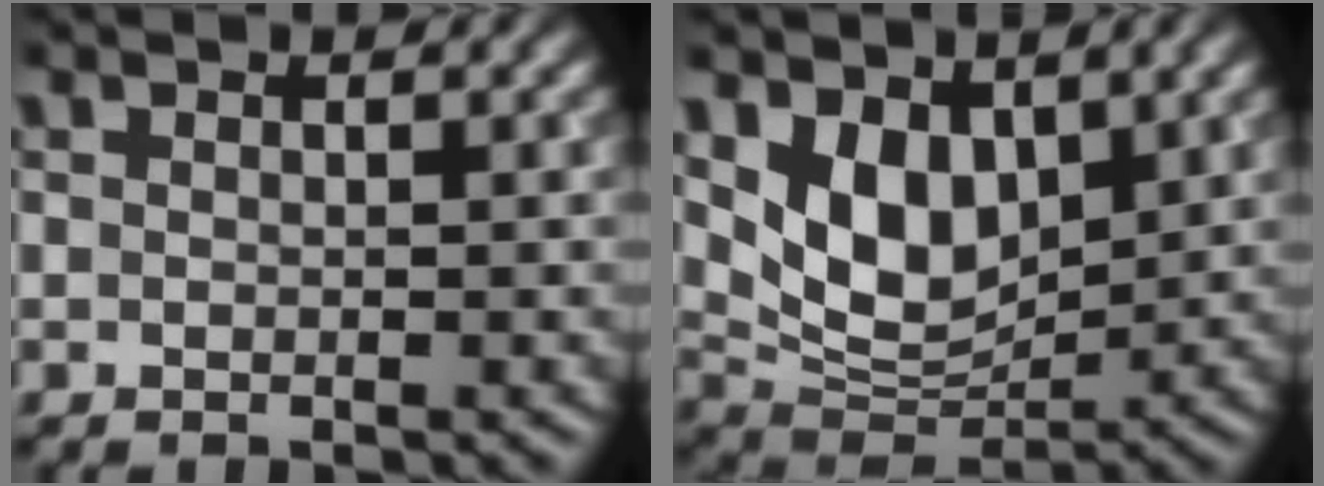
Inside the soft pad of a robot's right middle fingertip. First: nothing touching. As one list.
[{"total": 6.0, "force": [2.5, 3.8, 3.9], "torque": [-0.074, -0.019, 0.048]}]